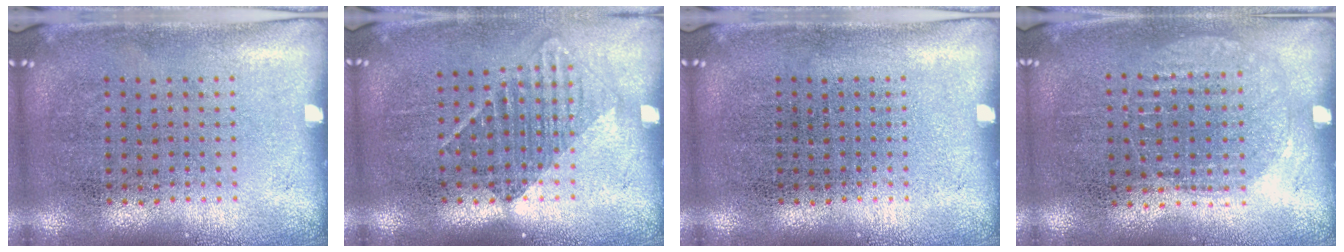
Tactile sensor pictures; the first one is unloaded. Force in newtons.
{"total": 1.3, "press": 1.0, "slide": 0.8}
{"total": 0.0}
{"total": 1.0, "press": 0.9, "slide": 0.3}